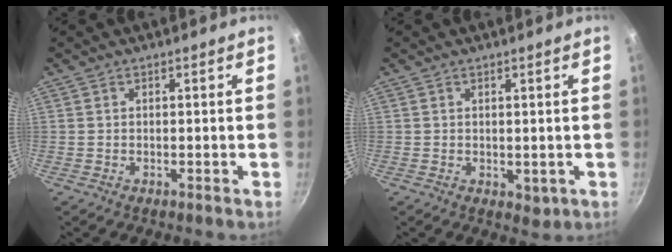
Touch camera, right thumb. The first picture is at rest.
{"total": 1.9, "force": [0.2, 1.2, 1.5], "torque": [-0.016, -0.008, 0.010]}